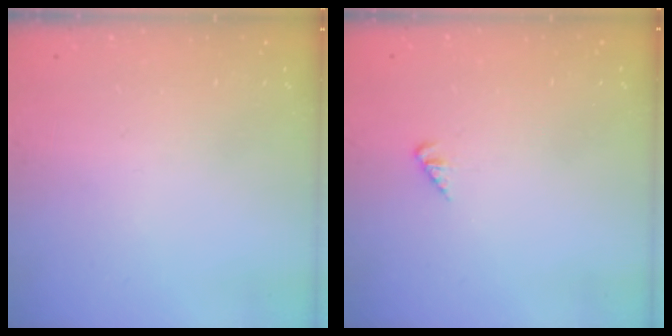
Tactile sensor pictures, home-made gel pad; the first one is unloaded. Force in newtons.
{"total": 1.8, "press": 1.8, "slide": 0.3}